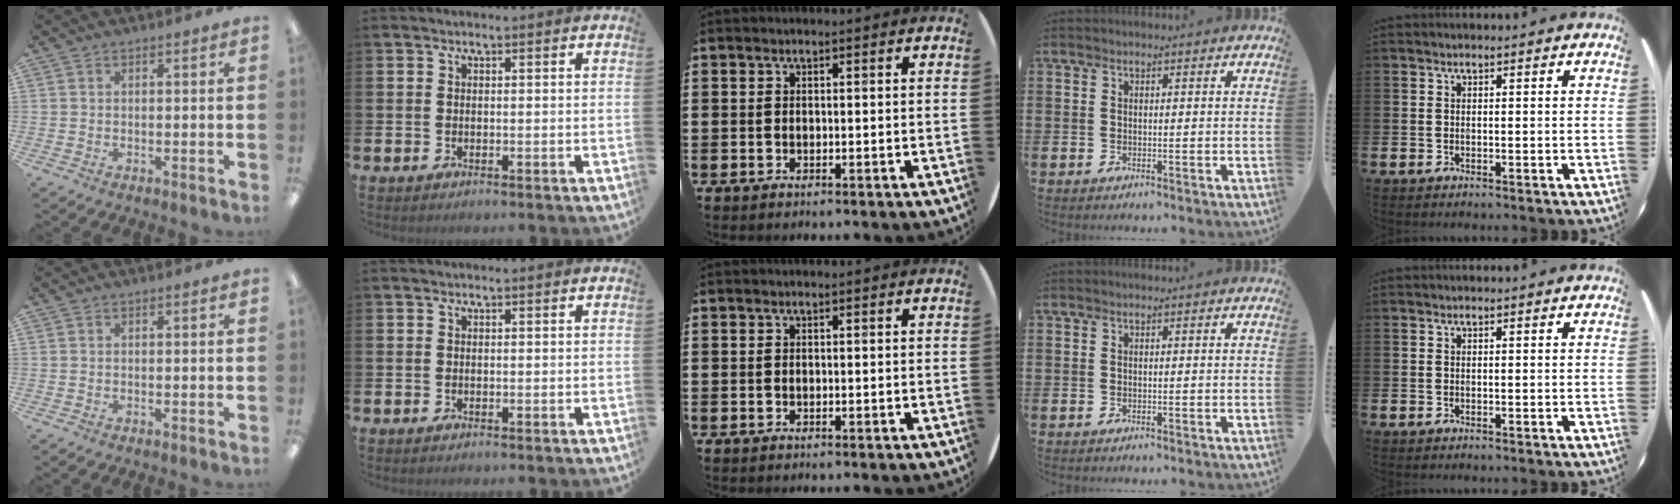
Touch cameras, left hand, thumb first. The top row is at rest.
{}